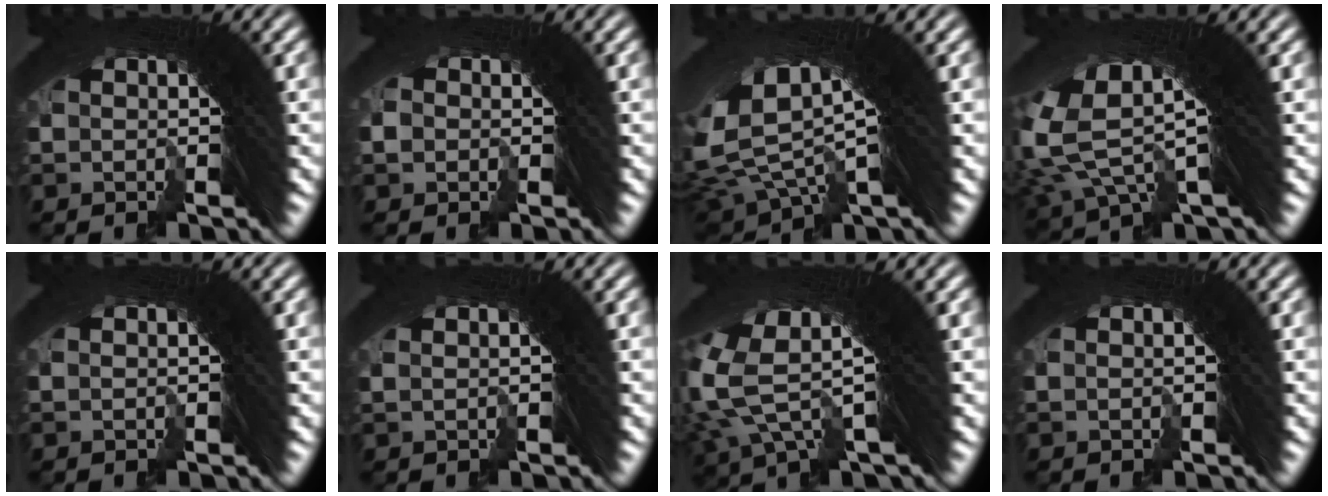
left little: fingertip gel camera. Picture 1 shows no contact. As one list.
[{"total": 0.9, "force": [-0.7, 0.6, -0.2], "torque": [0.012, 0.009, -0.018]}, {"total": 11.3, "force": [3.4, 6.6, 8.6], "torque": [-0.169, 0.003, 0.058]}, {"total": 9.5, "force": [2.7, 5.1, 7.5], "torque": [-0.147, 0.009, 0.038]}, {"total": 0.0}, {"total": 1.3, "force": [0.7, -0.8, 0.8], "torque": [0.012, 0.015, 0.010]}, {"total": 8.6, "force": [2.2, 4.4, 7.1], "torque": [-0.147, 0.005, 0.030]}, {"total": 0.0}]